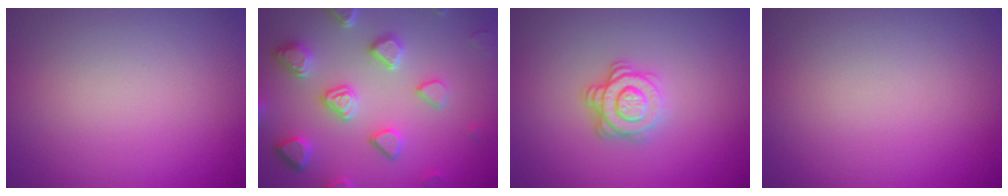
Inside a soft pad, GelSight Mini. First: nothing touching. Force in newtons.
{"total": 5.5, "press": 4.9, "slide": 2.6}
{"total": 3.4, "press": 2.9, "slide": 1.8}
{"total": 0.0}